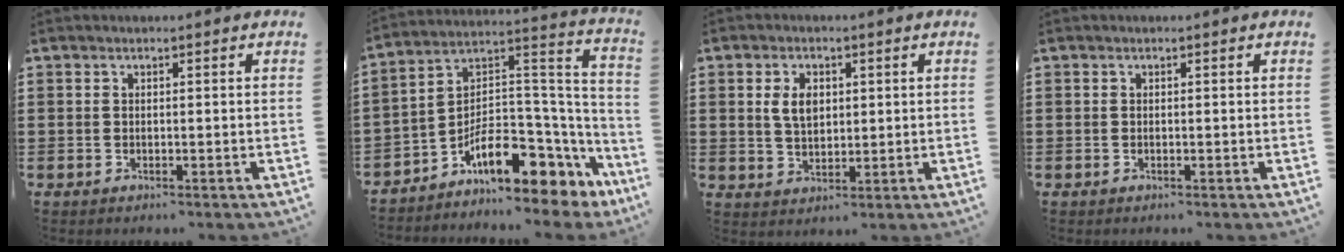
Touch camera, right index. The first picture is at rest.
{"total": 9.9, "force": [-5.1, 5.3, 6.6], "torque": [-0.114, -0.009, -0.090]}
{"total": 4.3, "force": [1.0, 2.7, 3.2], "torque": [-0.070, 0.011, 0.017]}
{"total": 0.0}